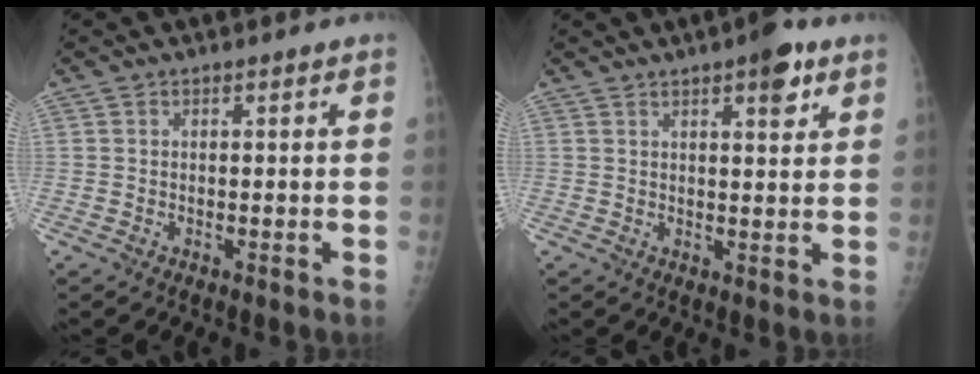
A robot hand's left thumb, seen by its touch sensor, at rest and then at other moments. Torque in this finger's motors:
{"motor_torque": [0.75, 0.75, 0.57, -0.19, 0.04]}